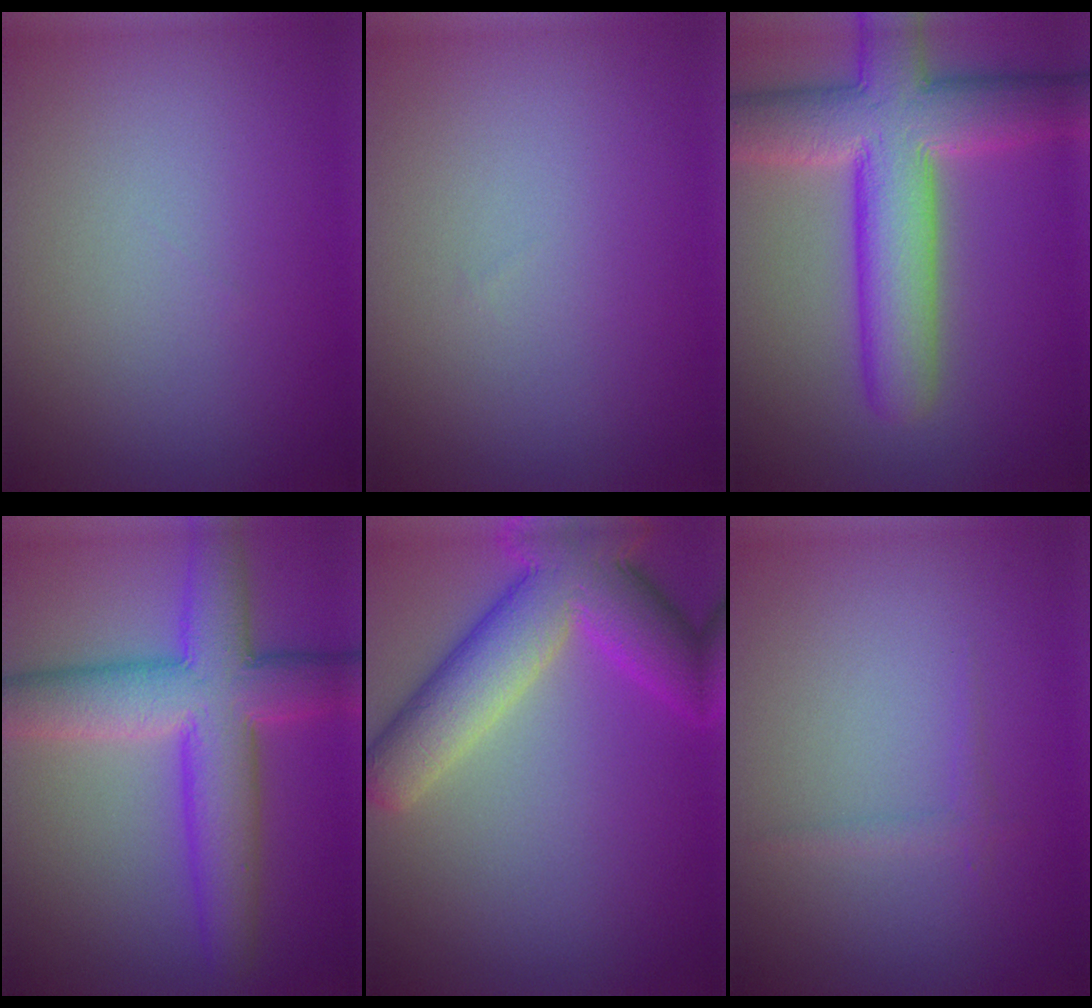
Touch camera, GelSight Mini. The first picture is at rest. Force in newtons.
{"total": 0.0}
{"total": 10.0, "press": 10.0, "slide": 0.5}
{"total": 8.0, "press": 8.0, "slide": 0.3}
{"total": 8.8, "press": 8.8, "slide": 0.5}
{"total": 0.8, "press": 0.8, "slide": 0.1}